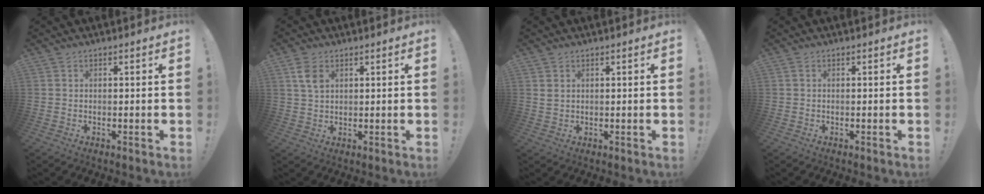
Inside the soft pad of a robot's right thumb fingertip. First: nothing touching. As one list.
[{"total": 5.2, "force": [2.3, 3.0, 3.6], "torque": [-0.059, -0.004, 0.044]}, {"total": 2.0, "force": [1.2, 1.2, 1.0], "torque": [-0.014, -0.002, 0.022]}, {"total": 0.0}]